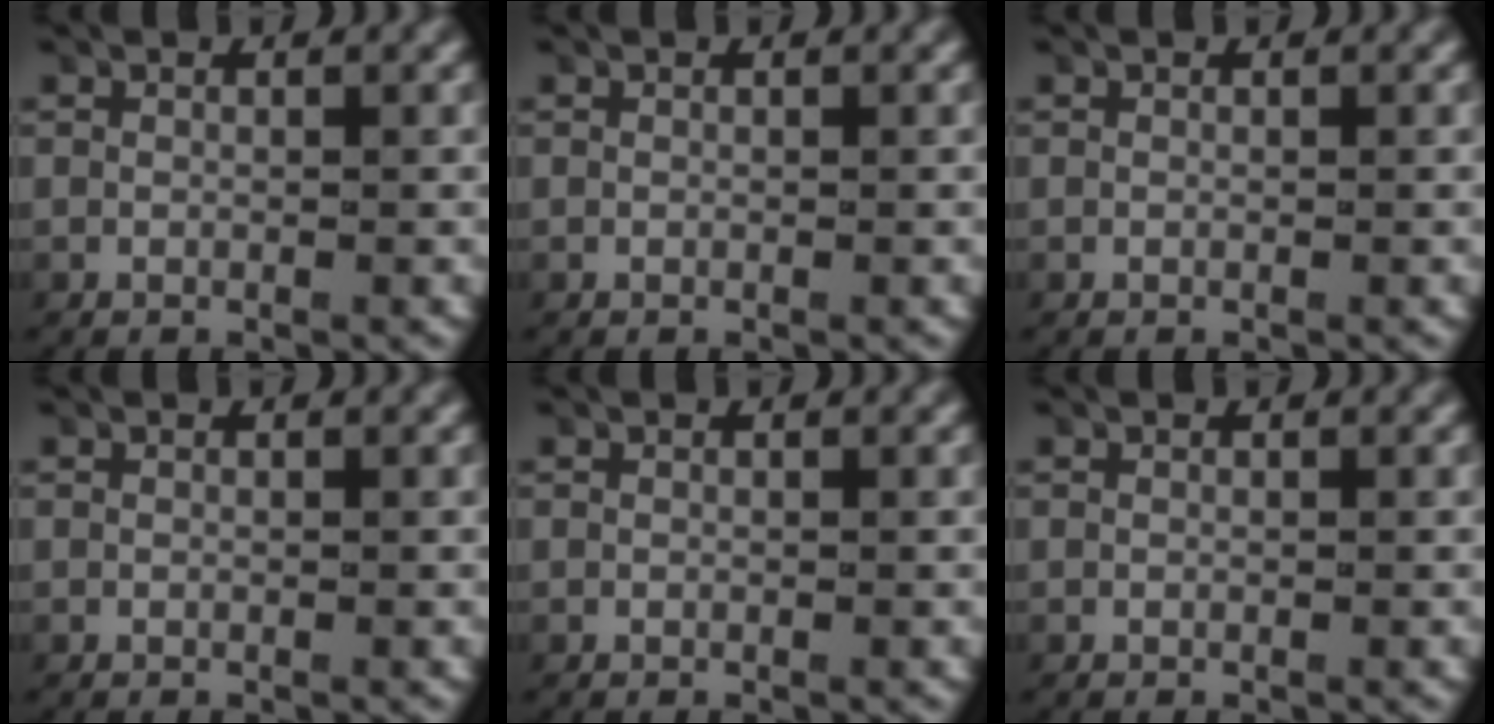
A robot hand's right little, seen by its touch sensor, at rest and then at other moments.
{"total": 0.0}
{"total": 0.0}
{"total": 0.0}
{"total": 0.0}
{"total": 0.0}